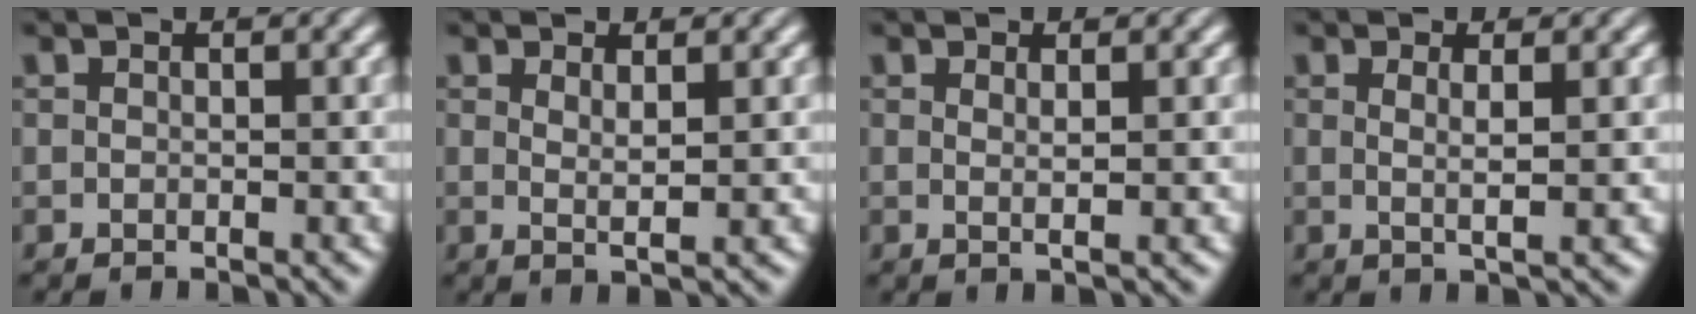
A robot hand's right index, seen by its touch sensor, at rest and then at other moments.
{"total": 1.9, "force": [0.6, -1.0, 1.5], "torque": [-0.024, -0.015, 0.021]}
{"total": 1.5, "force": [0.4, -1.2, 0.9], "torque": [-0.013, -0.012, 0.015]}
{"total": 2.0, "force": [0.4, -1.1, 1.6], "torque": [-0.027, -0.013, 0.015]}